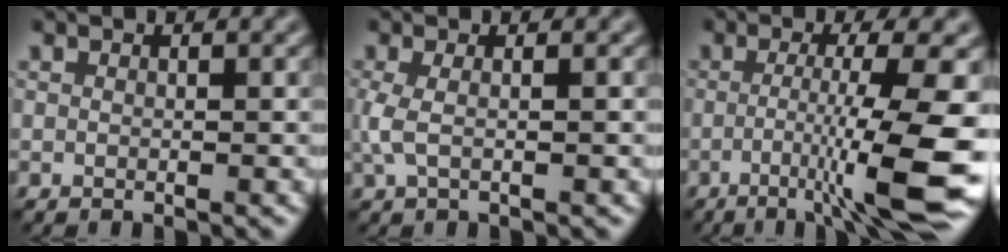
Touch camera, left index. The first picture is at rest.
{"total": 2.1, "force": [0.0, 0.6, 2.0], "torque": [-0.050, 0.003, -0.001]}
{"total": 10.0, "force": [-2.9, 1.4, 9.5], "torque": [-0.146, -0.004, -0.045]}